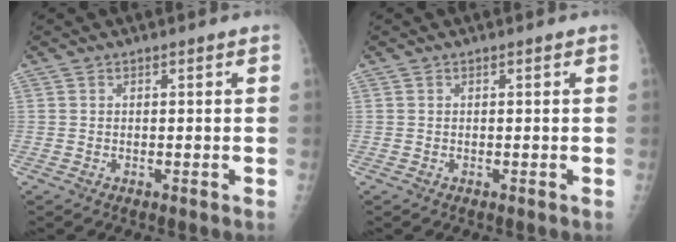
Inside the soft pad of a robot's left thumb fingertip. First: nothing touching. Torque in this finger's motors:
{"motor_torque": [0.04, 0.05, 0.01, -0.01, 0.00]}